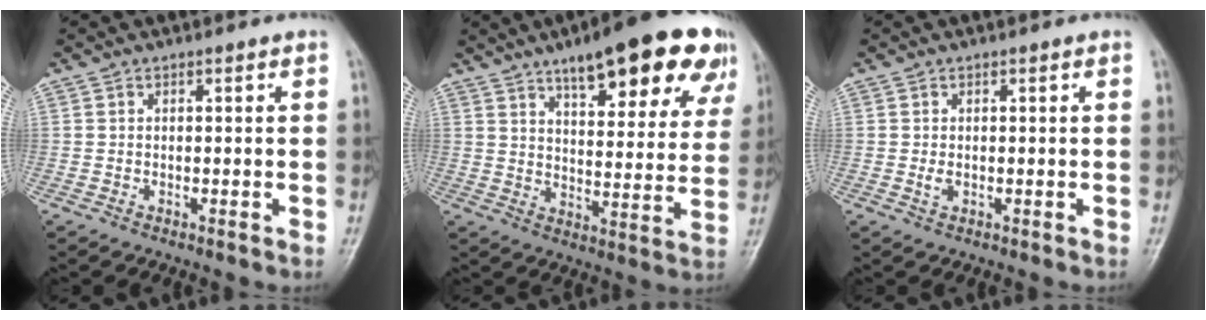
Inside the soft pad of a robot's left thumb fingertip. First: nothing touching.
{"total": 22.5, "force": [13.5, 7.2, 16.6], "torque": [-0.189, -0.029, 0.185]}
{"total": 1.3, "force": [0.1, 0.8, 1.0], "torque": [-0.016, -0.002, 0.002]}